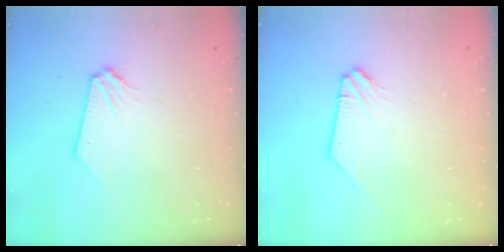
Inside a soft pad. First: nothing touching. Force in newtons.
{"total": 1.0, "press": 1.0, "slide": 0.1}